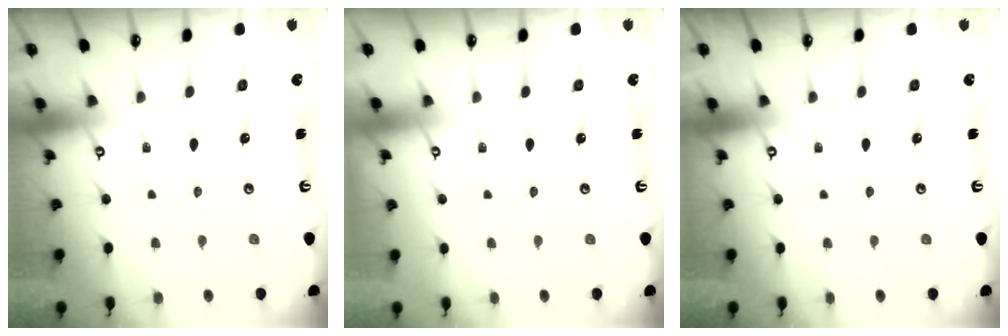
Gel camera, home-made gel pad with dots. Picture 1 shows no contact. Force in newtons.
{"total": 0.0}
{"total": 0.0}